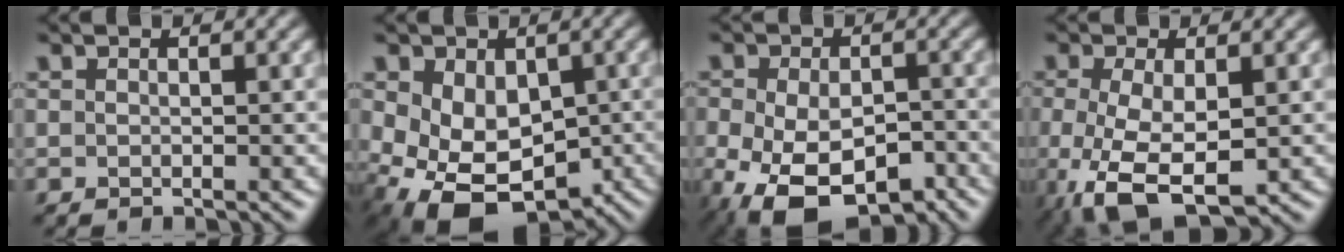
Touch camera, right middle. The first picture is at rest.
{"total": 9.2, "force": [-2.4, 6.2, 6.3], "torque": [-0.120, -0.032, -0.026]}
{"total": 11.4, "force": [-5.5, 6.4, 7.7], "torque": [-0.148, -0.044, -0.083]}
{"total": 6.7, "force": [-1.9, 3.0, 5.7], "torque": [-0.131, -0.017, -0.030]}